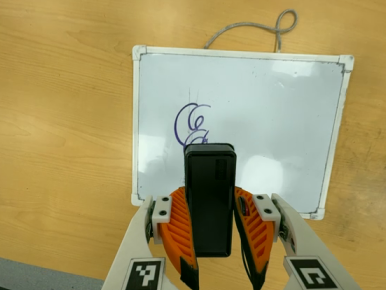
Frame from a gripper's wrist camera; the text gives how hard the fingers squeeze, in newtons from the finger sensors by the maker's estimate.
{"total": 7.2, "left": 5.4, "right": 8.9}